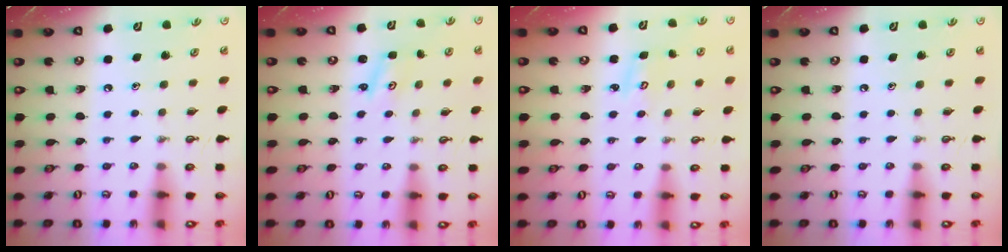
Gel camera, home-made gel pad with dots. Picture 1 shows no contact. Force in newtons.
{"total": 1.5, "press": 1.5, "slide": 0.2}
{"total": 3.3, "press": 3.3, "slide": 0.3}
{"total": 0.0}